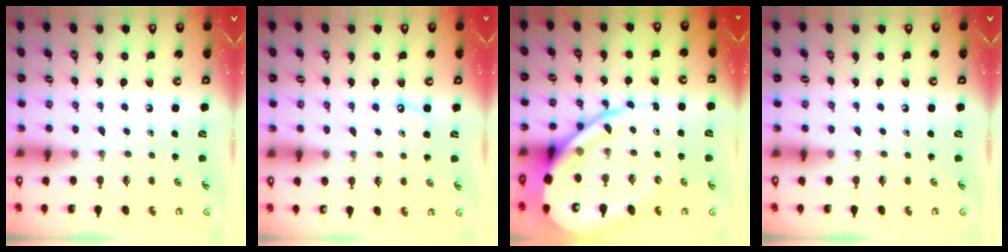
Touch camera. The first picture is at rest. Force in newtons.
{"total": 4.4, "press": 4.4, "slide": 0.5}
{"total": 16.7, "press": 16.6, "slide": 1.8}
{"total": 0.0}